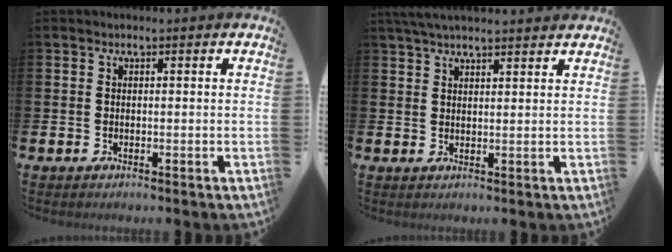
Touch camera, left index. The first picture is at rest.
{"total": 3.9, "force": [3.6, 0.4, 1.4], "torque": [-0.038, -0.005, 0.068]}